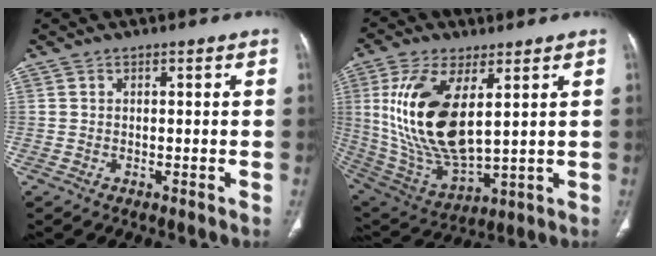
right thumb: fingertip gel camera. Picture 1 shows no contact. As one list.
[{"total": 19.5, "force": [4.7, 8.8, 16.8], "torque": [-0.339, -0.026, 0.104]}]